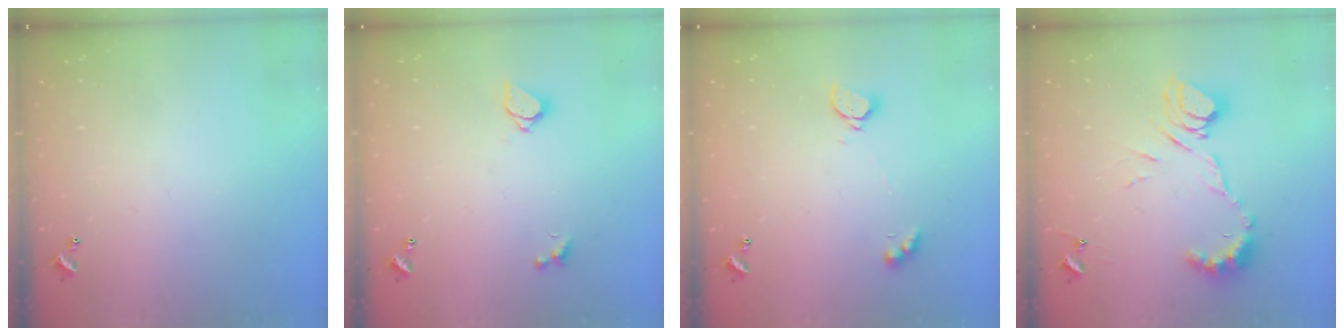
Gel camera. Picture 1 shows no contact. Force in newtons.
{"total": 1.7, "press": 1.7, "slide": 0.4}
{"total": 2.2, "press": 2.2, "slide": 0.2}
{"total": 12.0, "press": 12.0, "slide": 1.4}